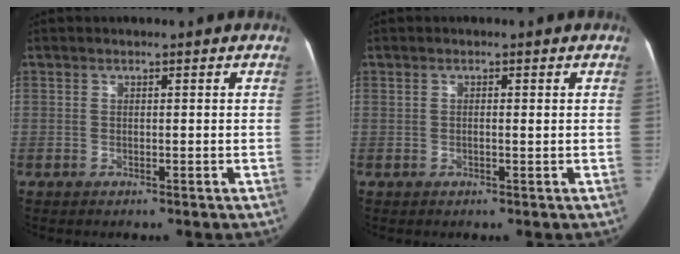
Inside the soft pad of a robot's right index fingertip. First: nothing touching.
{"total": 0.6, "force": [0.1, 0.1, 0.6], "torque": [-0.012, 0.004, 0.000]}